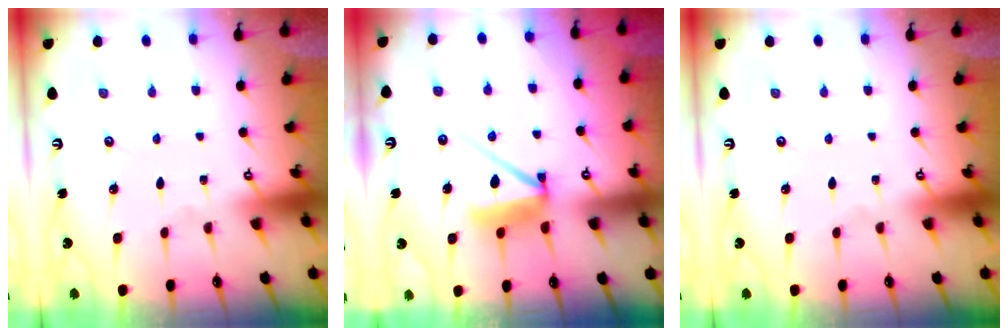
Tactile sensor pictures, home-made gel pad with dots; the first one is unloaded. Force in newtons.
{"total": 7.6, "press": 7.5, "slide": 0.8}
{"total": 0.0}